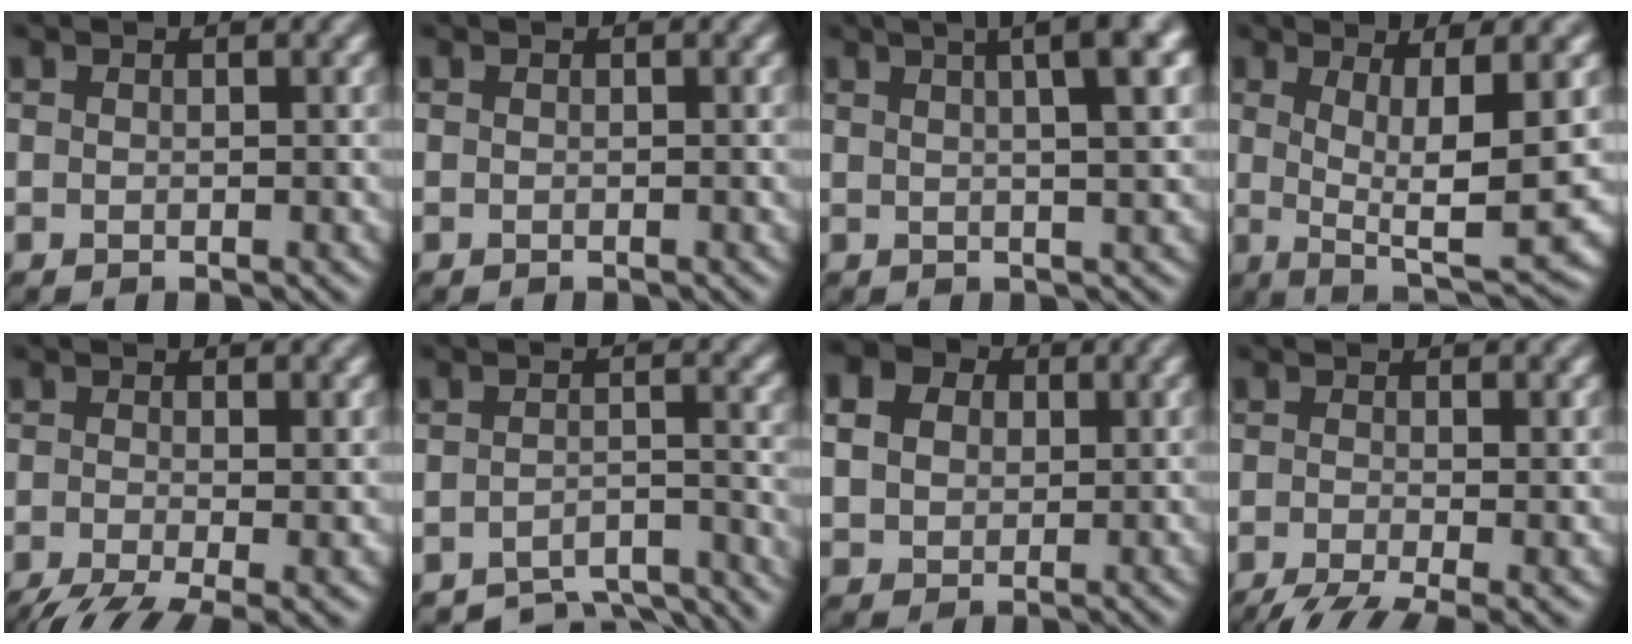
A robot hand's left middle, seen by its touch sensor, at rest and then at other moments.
{"total": 0.0}
{"total": 7.6, "force": [3.2, 2.3, 6.5], "torque": [-0.046, 0.037, 0.016]}
{"total": 7.3, "force": [0.7, 1.4, 7.2], "torque": [-0.117, 0.002, 0.020]}
{"total": 6.1, "force": [-3.6, 1.6, 4.7], "torque": [-0.078, -0.015, -0.058]}
{"total": 6.2, "force": [-6.0, 1.1, 1.3], "torque": [-0.023, -0.013, -0.075]}
{"total": 6.7, "force": [3.4, 5.1, 2.7], "torque": [-0.090, 0.032, 0.053]}
{"total": 5.5, "force": [-3.4, 1.3, 4.1], "torque": [-0.063, -0.011, -0.057]}